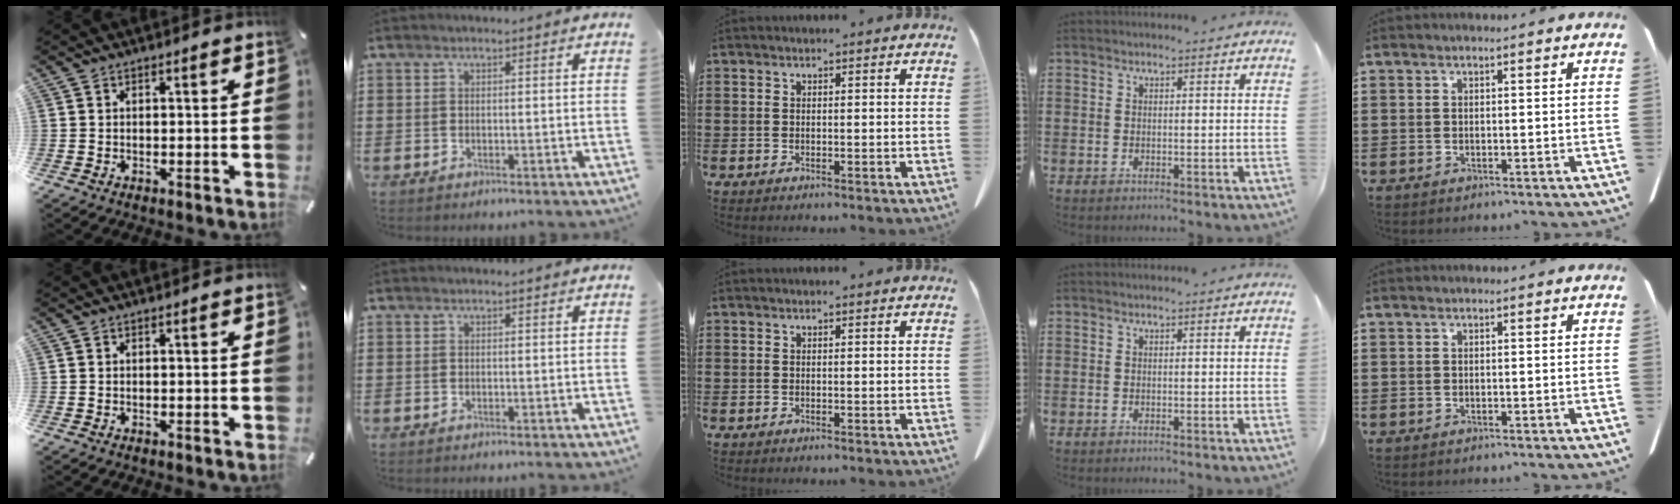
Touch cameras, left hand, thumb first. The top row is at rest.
{}